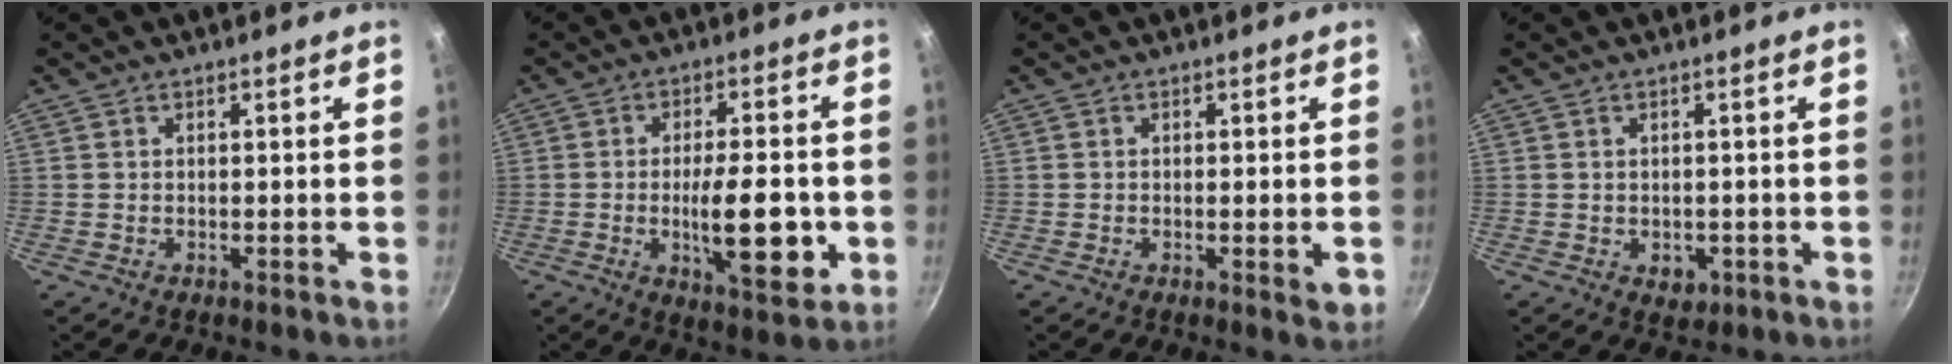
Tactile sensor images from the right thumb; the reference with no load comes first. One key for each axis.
{"total": 13.6, "fx": -2.5, "fy": 4.8, "fz": 12.5, "tx": -0.174, "ty": 0.001, "tz": -0.033}
{"total": 2.8, "fx": -0.7, "fy": 0.7, "fz": 2.6, "tx": -0.040, "ty": -0.006, "tz": -0.011}
{"total": 3.0, "fx": -0.8, "fy": 2.2, "fz": 1.8, "tx": -0.020, "ty": 0.003, "tz": -0.002}